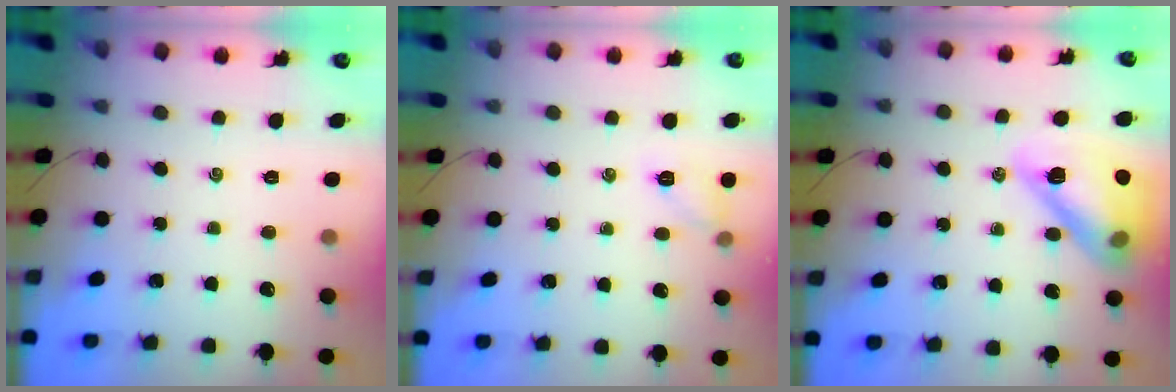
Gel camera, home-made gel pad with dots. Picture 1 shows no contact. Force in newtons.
{"total": 7.0, "press": 6.8, "slide": 1.6}
{"total": 18.6, "press": 18.3, "slide": 3.4}